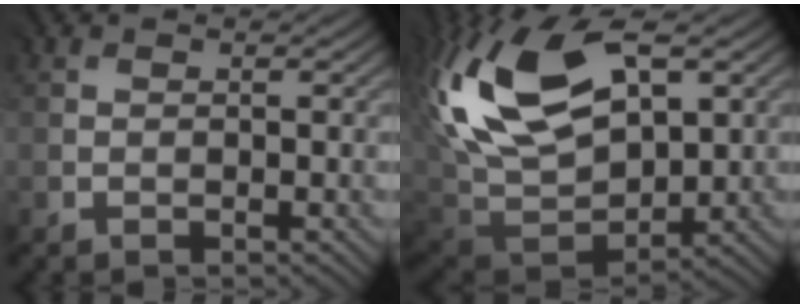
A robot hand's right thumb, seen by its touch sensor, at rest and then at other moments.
{"total": 16.5, "force": [6.6, 9.8, 11.4], "torque": [-0.275, 0.018, 0.130]}